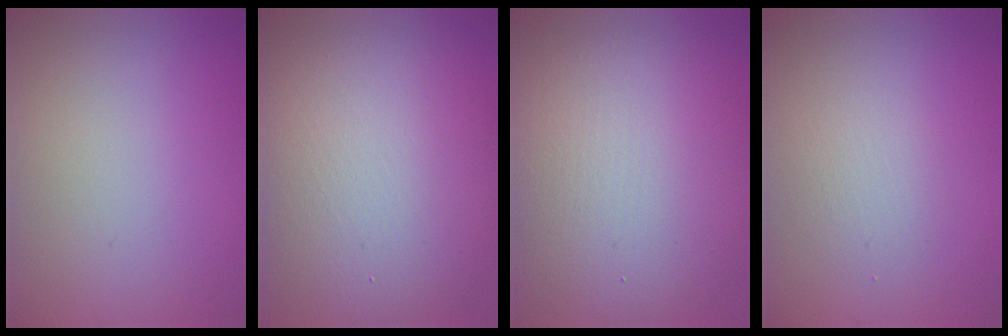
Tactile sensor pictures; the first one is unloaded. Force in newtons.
{"total": 13.3, "press": 13.3, "slide": 1.0}
{"total": 12.3, "press": 12.3, "slide": 0.6}
{"total": 1.8, "press": 1.8, "slide": 0.0}